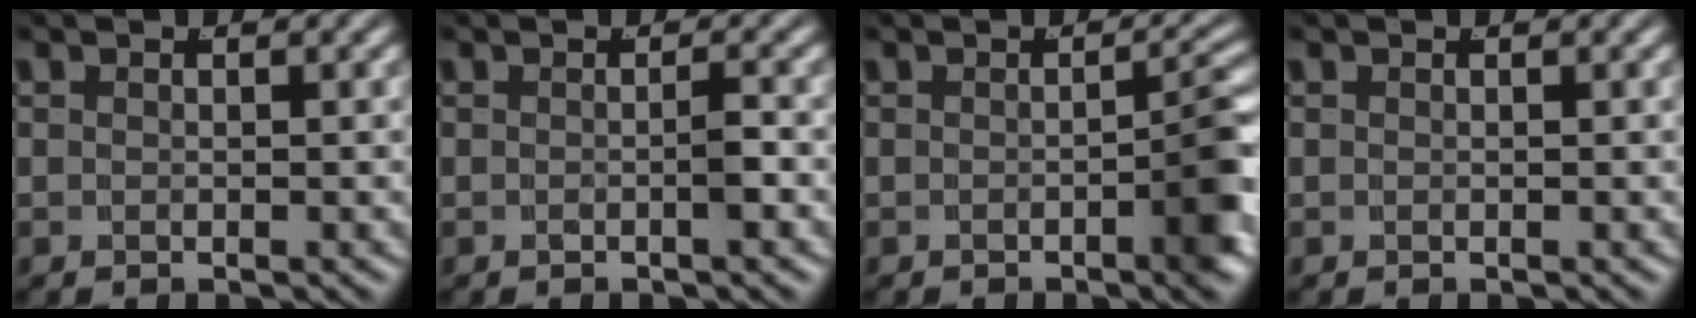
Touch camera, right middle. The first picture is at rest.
{"total": 1.0, "force": [-0.4, -0.3, 0.8], "torque": [-0.007, 0.004, -0.009]}
{"total": 3.5, "force": [-1.1, 0.8, 3.2], "torque": [-0.034, 0.004, -0.021]}
{"total": 0.0}